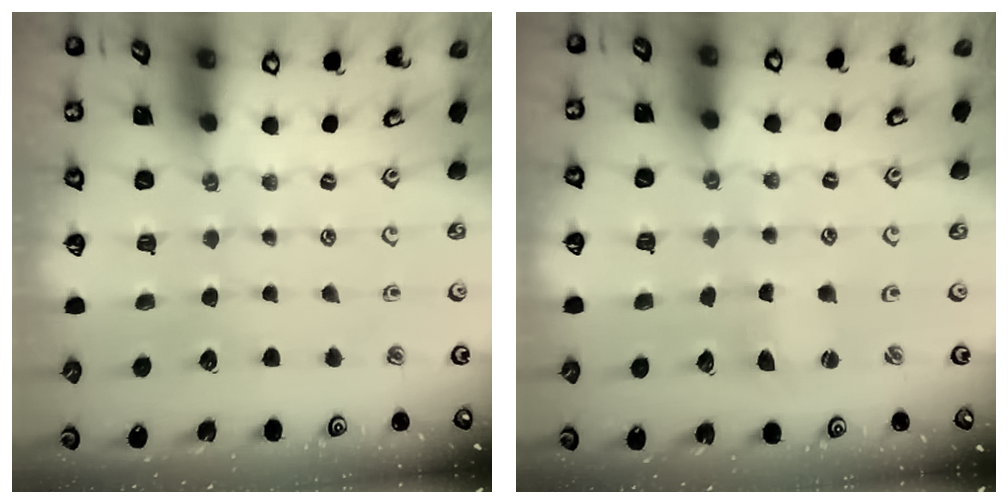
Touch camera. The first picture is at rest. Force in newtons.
{"total": 0.9, "press": 0.9, "slide": 0.2}